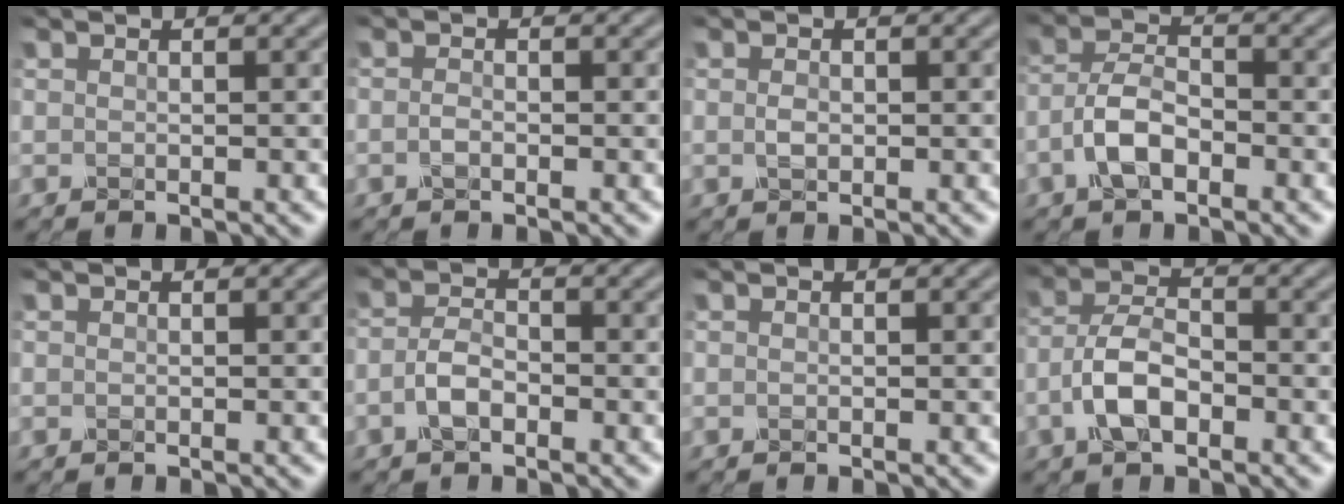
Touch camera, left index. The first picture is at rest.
{"total": 0.9, "force": [-0.4, 0.4, 0.7], "torque": [-0.017, 0.001, -0.010]}
{"total": 1.0, "force": [0.0, 0.7, 0.8], "torque": [-0.018, -0.001, -0.001]}
{"total": 3.9, "force": [-1.8, 1.8, 2.9], "torque": [-0.058, 0.008, -0.044]}
{"total": 0.0}
{"total": 2.4, "force": [-1.0, 1.1, 1.8], "torque": [-0.039, 0.004, -0.025]}
{"total": 0.0}
{"total": 4.5, "force": [-1.8, 2.2, 3.4], "torque": [-0.068, 0.008, -0.044]}